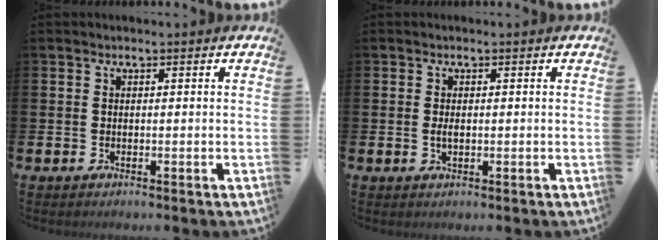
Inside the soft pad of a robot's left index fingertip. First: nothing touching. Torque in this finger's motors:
{"motor_torque": [0.32, -0.06, 0.01, 0.00]}